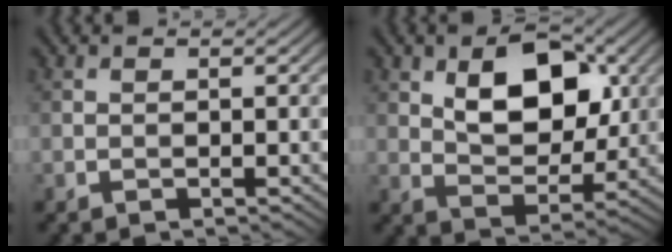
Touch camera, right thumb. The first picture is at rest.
{"total": 9.9, "force": [3.1, 5.8, 7.4], "torque": [-0.123, -0.001, 0.050]}